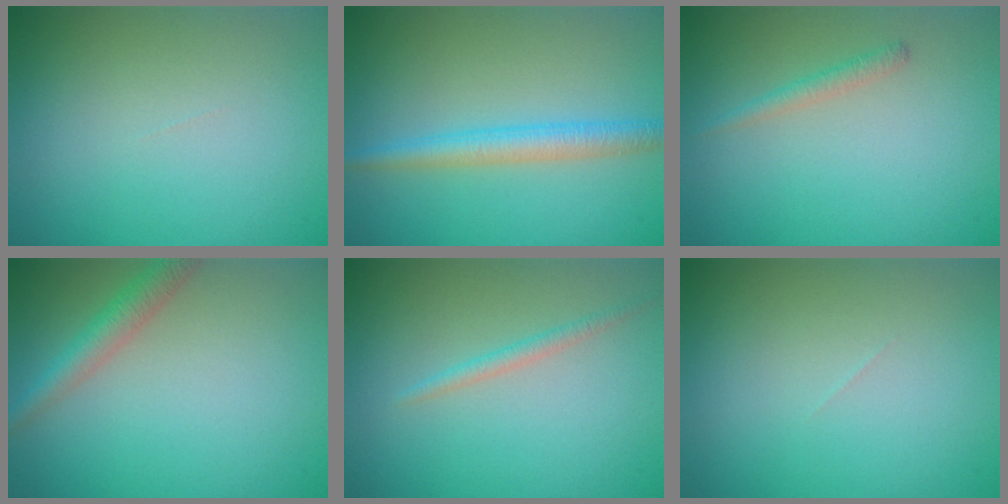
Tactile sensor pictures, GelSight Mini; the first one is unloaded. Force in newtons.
{"total": 3.0, "press": 3.0, "slide": 0.1}
{"total": 1.1, "press": 1.1, "slide": 0.0}
{"total": 2.7, "press": 2.7, "slide": 0.1}
{"total": 1.2, "press": 1.2, "slide": 0.0}
{"total": 0.0}